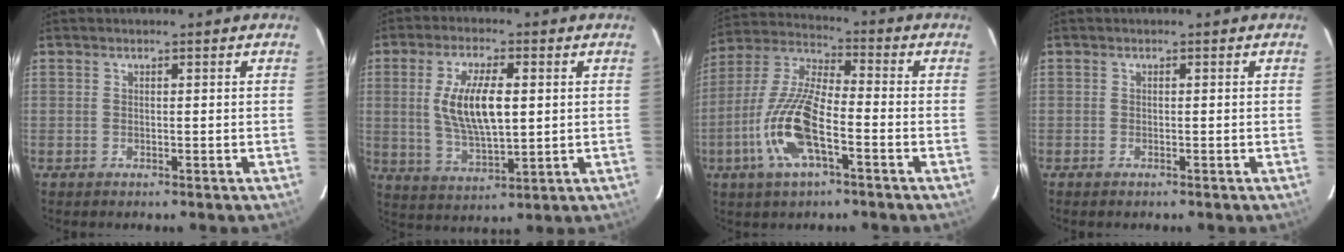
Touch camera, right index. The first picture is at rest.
{"total": 11.4, "force": [1.5, 4.3, 10.5], "torque": [-0.203, -0.002, 0.034]}
{"total": 14.6, "force": [-5.5, 4.6, 12.7], "torque": [-0.271, -0.006, -0.111]}
{"total": 0.8, "force": [-0.6, 0.2, 0.4], "torque": [-0.009, -0.002, -0.012]}